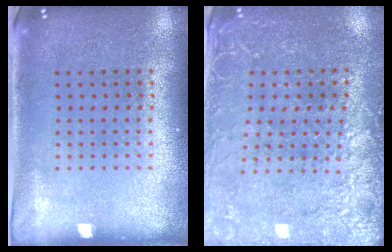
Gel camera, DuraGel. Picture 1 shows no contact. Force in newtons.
{"total": 2.7, "press": 2.7, "slide": 0.3}